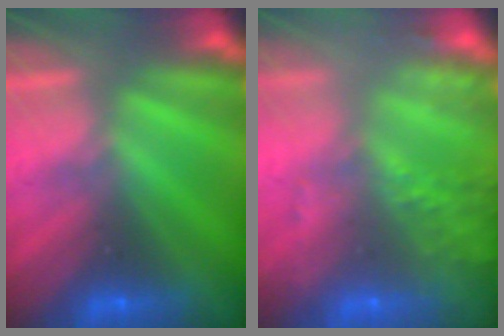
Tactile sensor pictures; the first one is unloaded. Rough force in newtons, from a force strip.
{"total": 9.0}